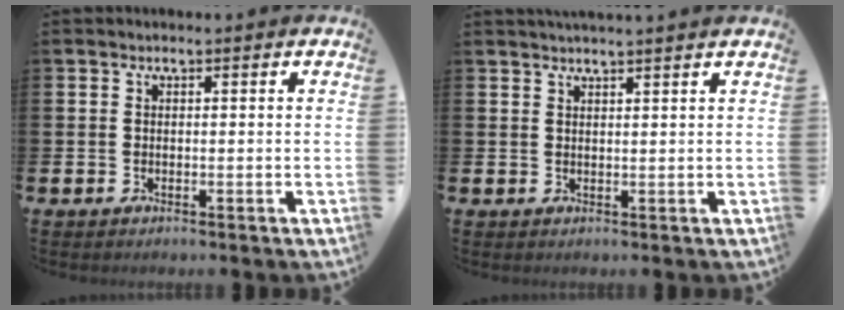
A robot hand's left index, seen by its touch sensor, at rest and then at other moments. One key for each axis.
{"total": 1.9, "fx": 1.8, "fy": -0.3, "fz": 0.1, "tx": 0.004, "ty": -0.009, "tz": 0.033}